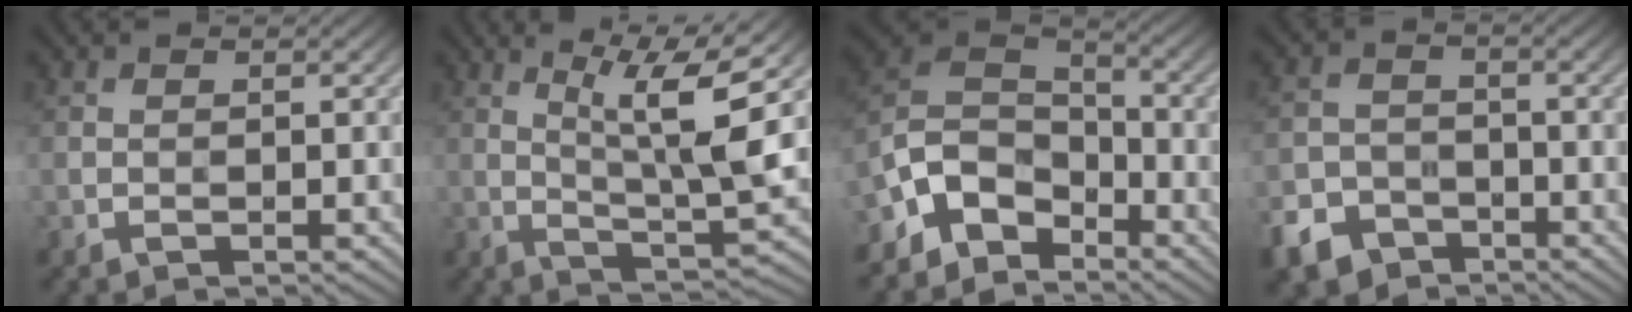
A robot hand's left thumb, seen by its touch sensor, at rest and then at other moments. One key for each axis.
{"total": 9.2, "fx": 3.4, "fy": 1.1, "fz": 8.5, "tx": -0.144, "ty": 0.008, "tz": 0.063}
{"total": 8.2, "fx": -5.5, "fy": 5.1, "fz": 3.3, "tx": -0.079, "ty": 0.002, "tz": -0.119}
{"total": 6.4, "fx": -4.4, "fy": 4.1, "fz": 2.2, "tx": -0.051, "ty": -0.018, "tz": -0.089}